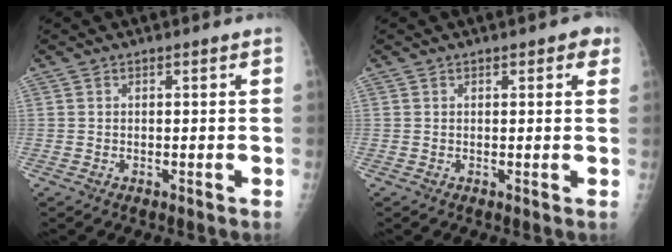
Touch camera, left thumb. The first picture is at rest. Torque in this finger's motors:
{"motor_torque": [-0.10, 0.17, -0.26, -0.23, 0.02]}